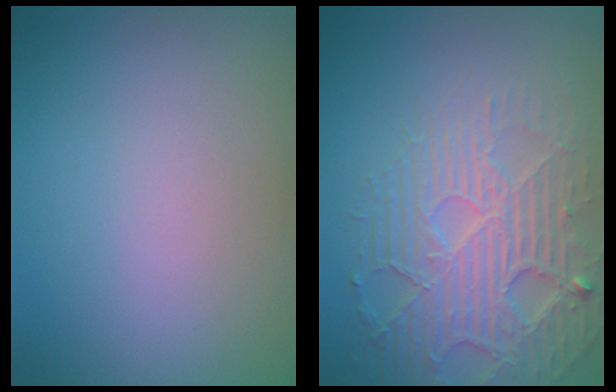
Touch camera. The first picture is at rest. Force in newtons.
{"total": 6.4, "press": 4.8, "slide": 4.3}